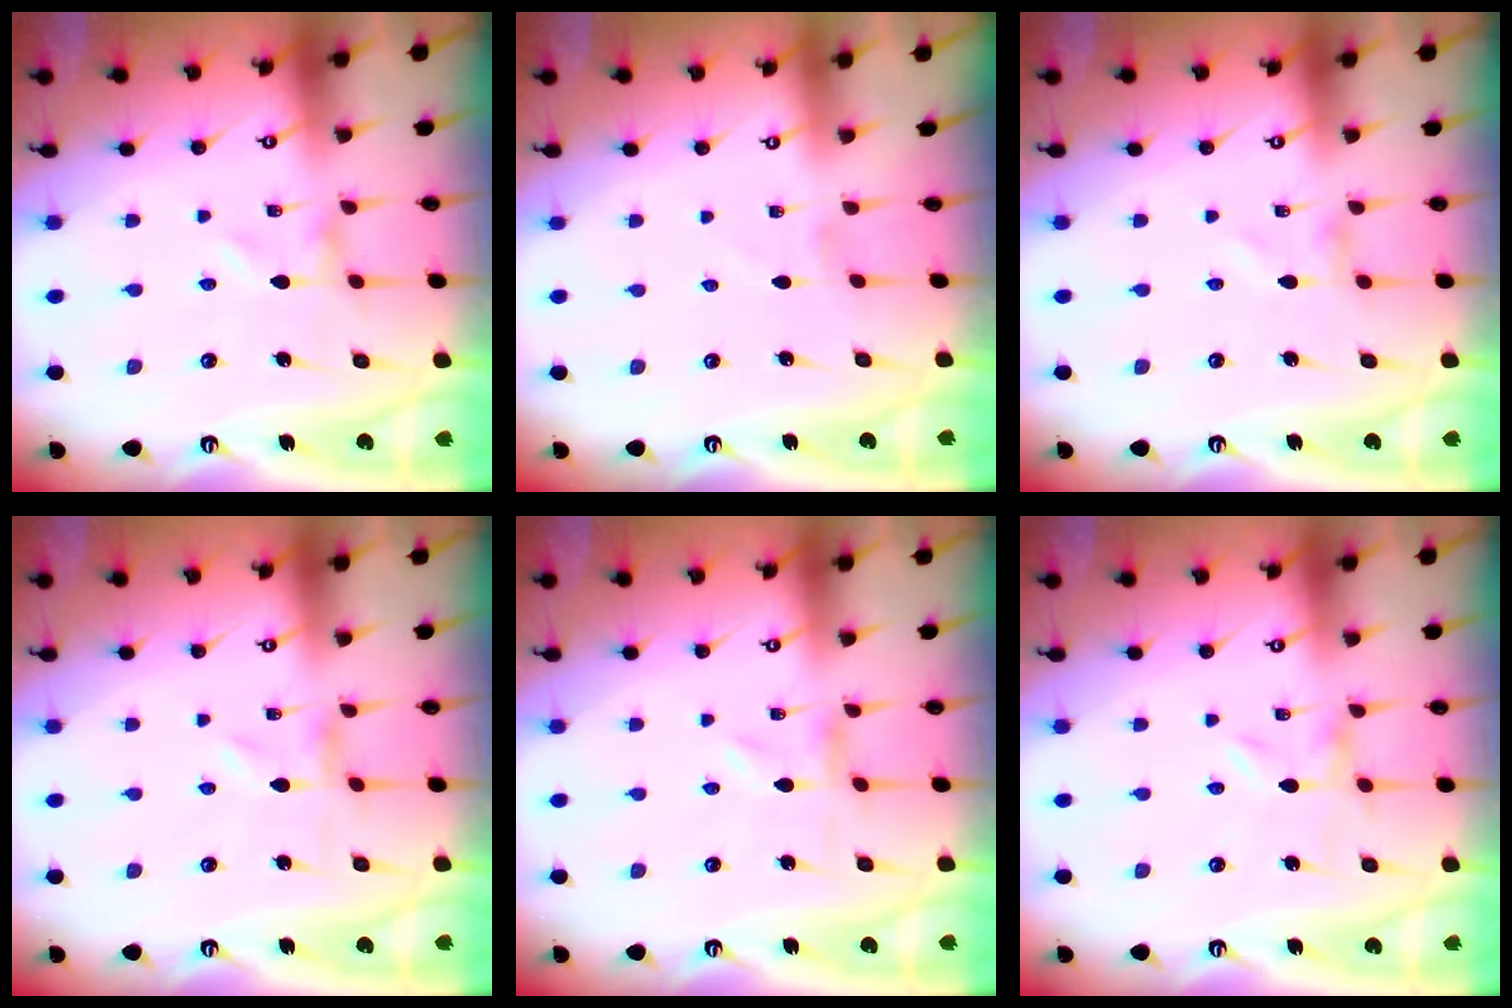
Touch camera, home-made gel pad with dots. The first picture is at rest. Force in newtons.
{"total": 1.3, "press": 1.3, "slide": 0.1}
{"total": 1.0, "press": 1.0, "slide": 0.0}
{"total": 0.0}
{"total": 0.0}
{"total": 0.0}